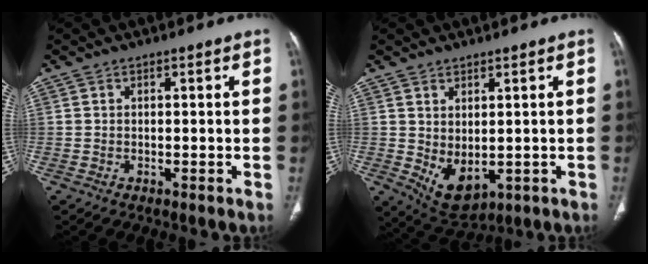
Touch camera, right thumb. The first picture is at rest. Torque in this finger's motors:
{"motor_torque": [-0.37, 0.57, -0.07, 0.06, 0.18]}